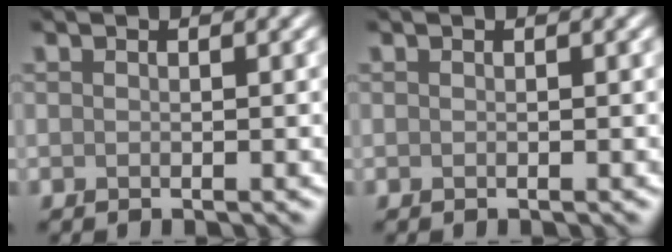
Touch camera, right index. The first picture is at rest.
{"total": 0.0}